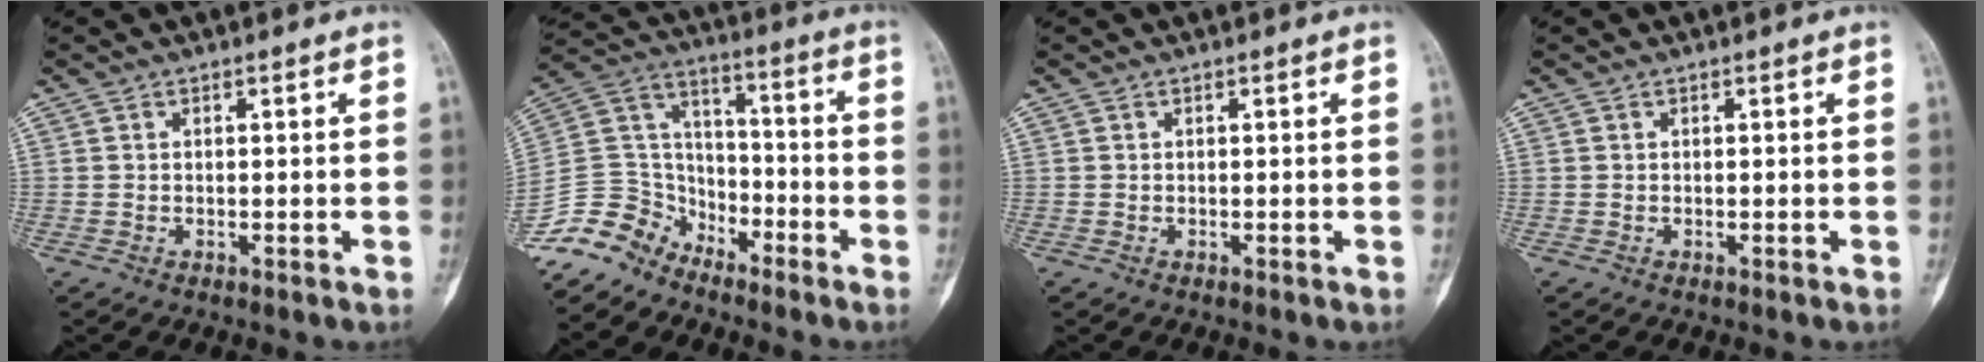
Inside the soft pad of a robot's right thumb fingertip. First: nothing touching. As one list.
[{"total": 13.4, "force": [-10.9, 7.2, 2.9], "torque": [-0.047, 0.094, -0.216]}, {"total": 0.0}, {"total": 0.0}]